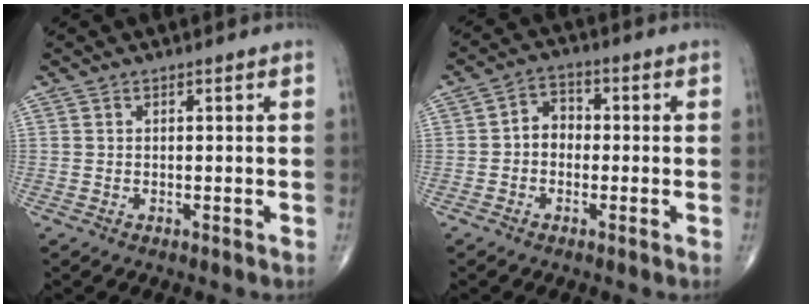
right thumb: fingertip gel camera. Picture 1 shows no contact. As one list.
[{"total": 4.4, "force": [-0.7, 3.5, 2.5], "torque": [-0.018, 0.019, -0.024]}]